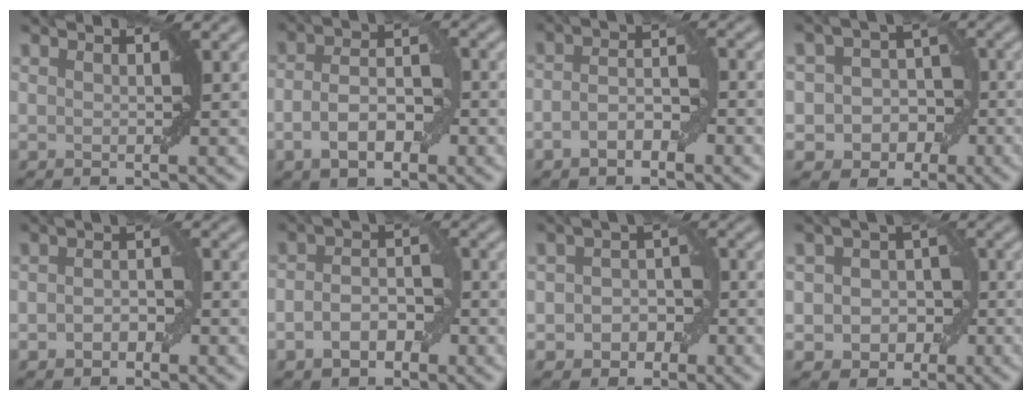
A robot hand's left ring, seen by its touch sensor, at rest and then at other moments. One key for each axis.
{"total": 5.2, "fx": -1.6, "fy": 2.6, "fz": 4.2, "tx": -0.075, "ty": 0.007, "tz": -0.032}
{"total": 3.6, "fx": -1.3, "fy": 1.7, "fz": 2.9, "tx": -0.053, "ty": 0.006, "tz": -0.026}
{"total": 6.5, "fx": -2.0, "fy": 5.8, "fz": 2.1, "tx": -0.014, "ty": 0.023, "tz": -0.052}
{"total": 2.7, "fx": -0.7, "fy": 1.6, "fz": 2.1, "tx": -0.035, "ty": 0.003, "tz": -0.014}
{"total": 4.1, "fx": -1.4, "fy": 2.6, "fz": 2.9, "tx": -0.051, "ty": 0.005, "tz": -0.027}
{"total": 3.6, "fx": -1.1, "fy": 2.8, "fz": 1.9, "tx": -0.011, "ty": 0.002, "tz": -0.027}
{"total": 5.2, "fx": -1.2, "fy": 4.6, "fz": 2.1, "tx": -0.006, "ty": 0.016, "tz": -0.035}